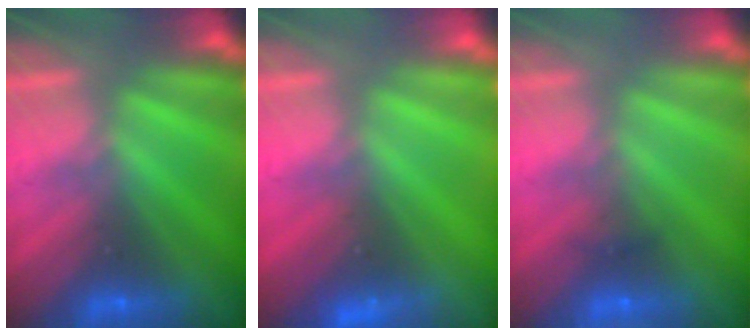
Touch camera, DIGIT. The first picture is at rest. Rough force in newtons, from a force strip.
{"total": 2.3}
{"total": 1.7}